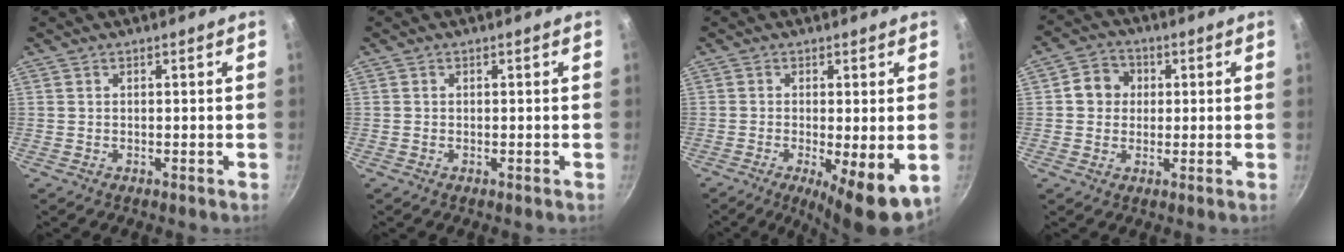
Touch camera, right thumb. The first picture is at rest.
{"total": 0.0}
{"total": 11.3, "force": [-3.7, 3.2, 10.2], "torque": [-0.150, -0.020, -0.049]}
{"total": 6.3, "force": [0.8, 5.6, 2.7], "torque": [-0.022, 0.009, 0.004]}